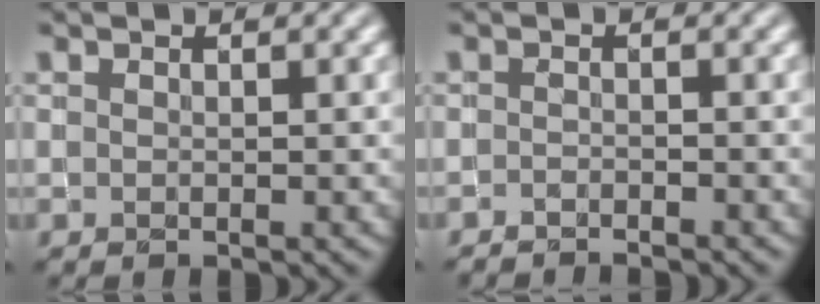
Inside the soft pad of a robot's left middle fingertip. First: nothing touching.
{"total": 1.7, "force": [-1.7, 0.1, 0.3], "torque": [-0.002, -0.006, -0.028]}